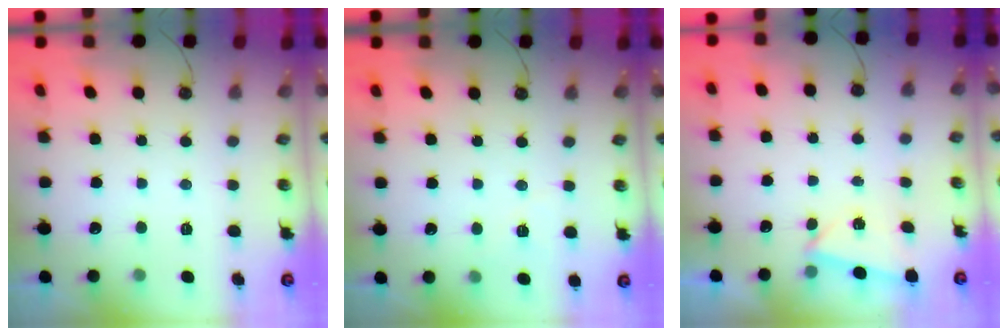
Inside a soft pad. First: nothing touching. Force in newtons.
{"total": 5.0, "press": 1.7, "slide": 4.7}
{"total": 2.5, "press": 2.4, "slide": 0.9}